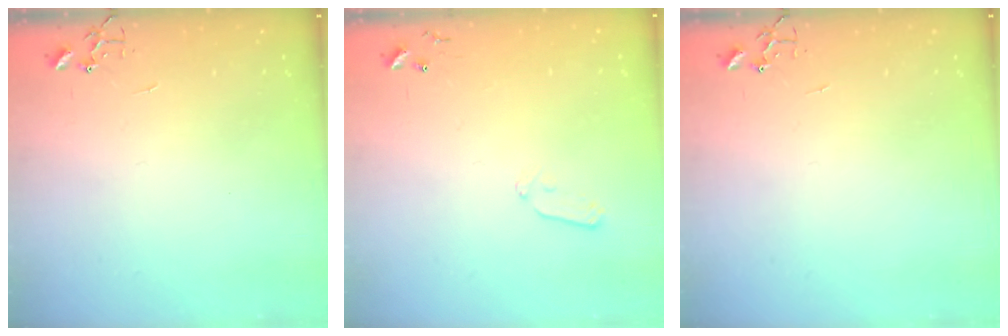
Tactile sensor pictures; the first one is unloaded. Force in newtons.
{"total": 6.0, "press": 5.9, "slide": 1.0}
{"total": 0.0}